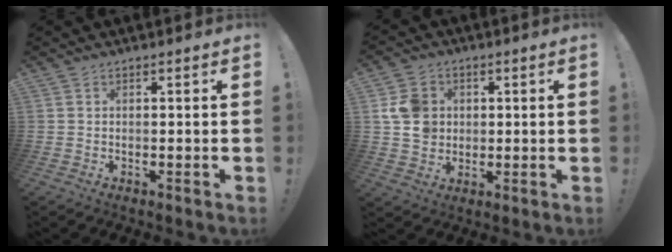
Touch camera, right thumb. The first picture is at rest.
{"total": 9.4, "force": [2.1, 8.3, 3.9], "torque": [-0.066, -0.004, 0.044]}